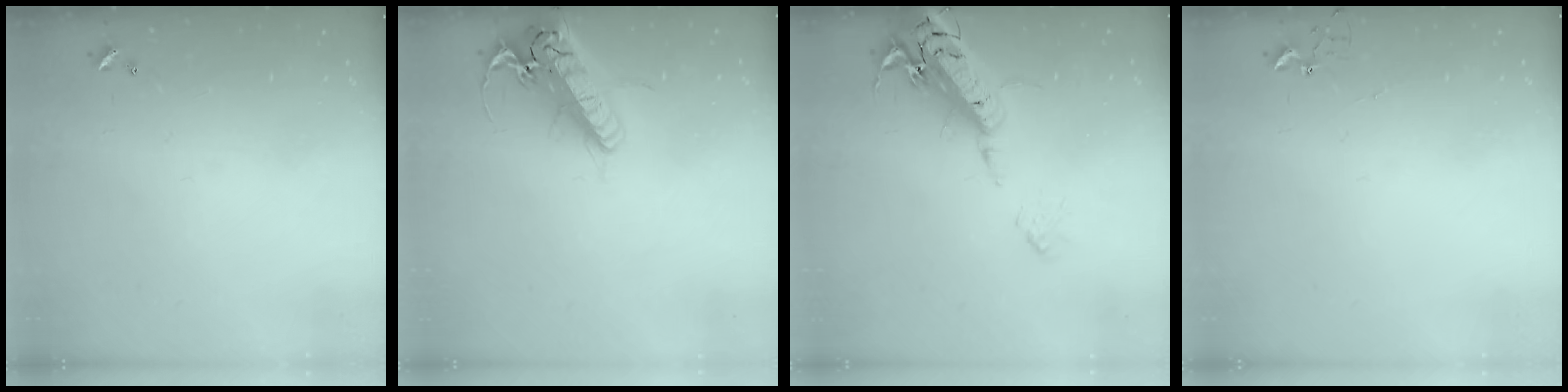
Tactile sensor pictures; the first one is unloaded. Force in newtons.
{"total": 21.0, "press": 20.7, "slide": 3.7}
{"total": 22.4, "press": 22.0, "slide": 4.3}
{"total": 2.9, "press": 2.9, "slide": 0.3}